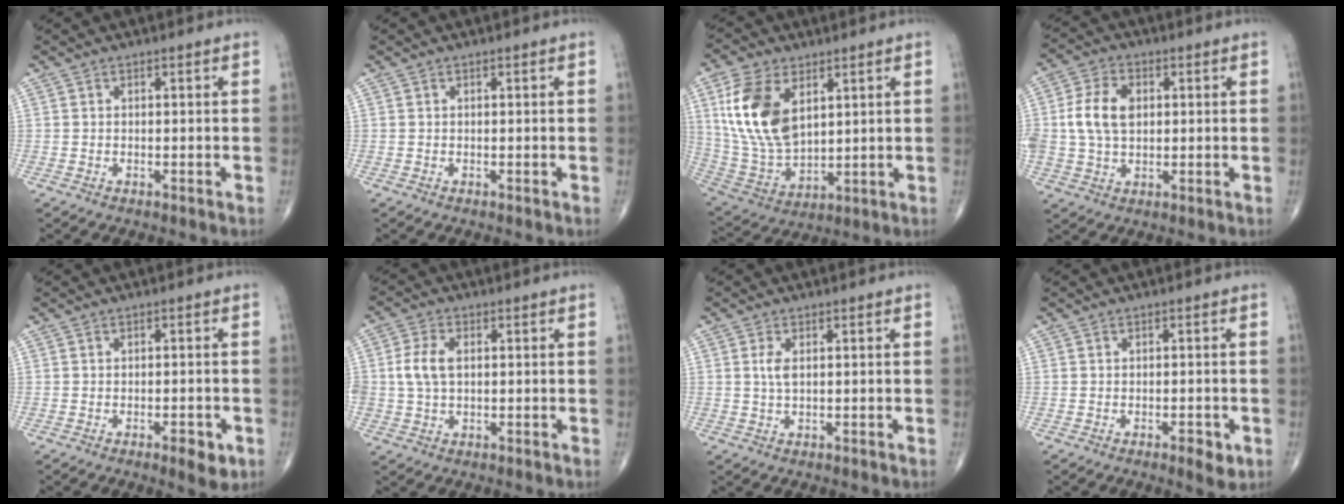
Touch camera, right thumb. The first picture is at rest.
{"total": 0.0}
{"total": 16.1, "force": [5.5, 9.4, 11.9], "torque": [-0.224, -0.021, 0.118]}
{"total": 8.7, "force": [1.1, 5.8, 6.4], "torque": [-0.121, 0.006, 0.023]}
{"total": 4.2, "force": [-1.8, 1.5, 3.4], "torque": [-0.041, -0.001, -0.022]}
{"total": 5.6, "force": [0.6, 3.5, 4.4], "torque": [-0.096, 0.007, 0.011]}
{"total": 2.3, "force": [0.5, 0.9, 2.0], "torque": [-0.043, 0.003, 0.014]}
{"total": 3.3, "force": [-1.4, 1.3, 2.7], "torque": [-0.034, -0.003, -0.018]}